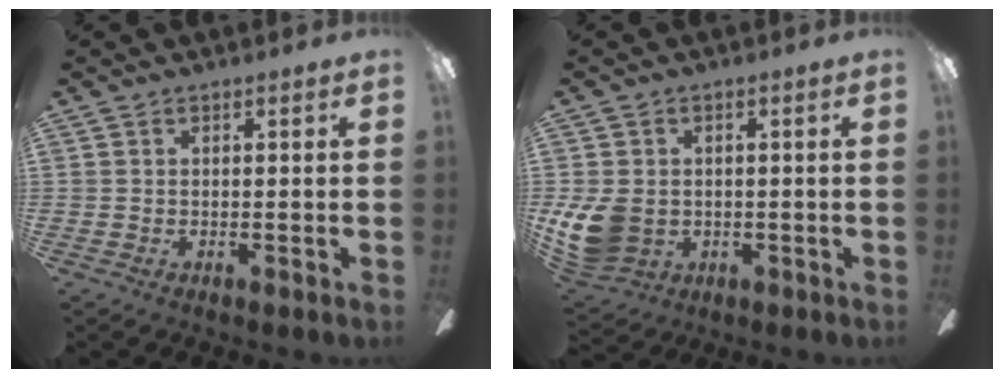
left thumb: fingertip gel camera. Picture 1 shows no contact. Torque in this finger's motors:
{"motor_torque": [0.53, 0.97, 0.36, -0.33, 0.08]}